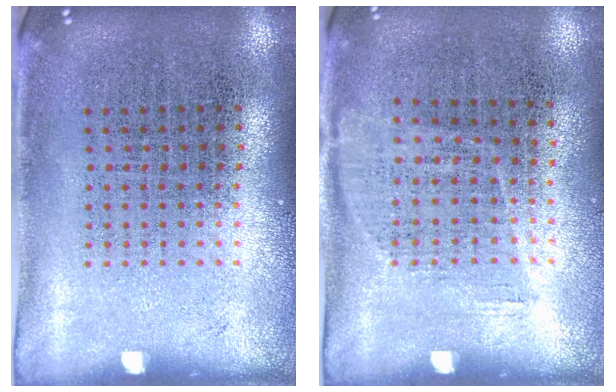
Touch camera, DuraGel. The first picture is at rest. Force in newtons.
{"total": 1.1, "press": 0.9, "slide": 0.7}